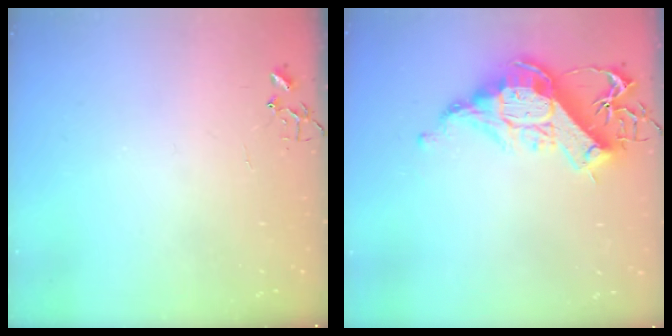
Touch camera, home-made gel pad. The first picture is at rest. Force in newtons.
{"total": 14.8, "press": 14.7, "slide": 1.9}